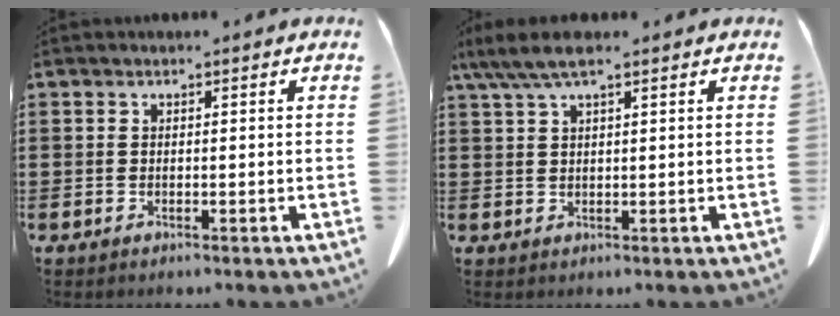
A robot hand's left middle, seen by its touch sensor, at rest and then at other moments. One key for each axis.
{"total": 4.9, "fx": 3.1, "fy": 0.8, "fz": 3.7, "tx": -0.076, "ty": -0.004, "tz": 0.058}